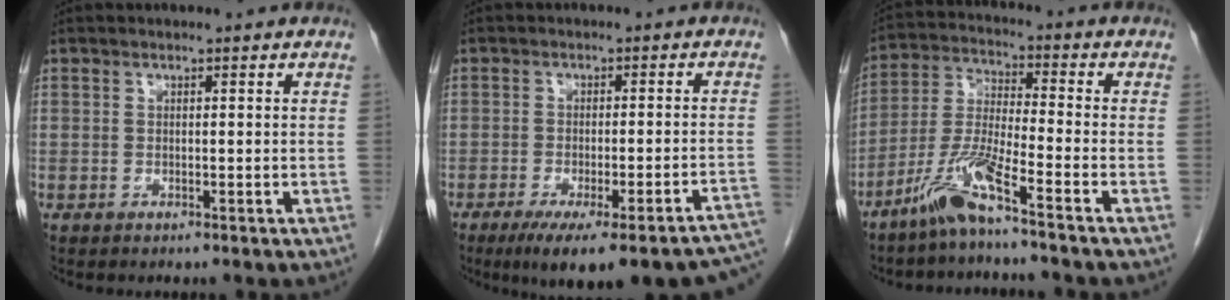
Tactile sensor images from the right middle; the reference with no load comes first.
{"total": 19.8, "force": [-16.1, 2.5, 11.4], "torque": [-0.090, -0.007, -0.199]}
{"total": 8.3, "force": [-5.8, -0.5, 5.8], "torque": [-0.130, -0.017, -0.122]}